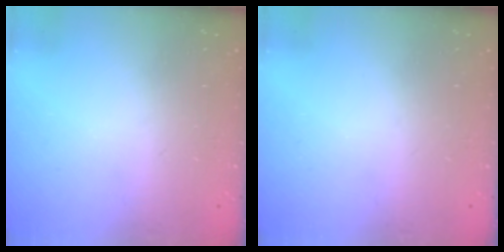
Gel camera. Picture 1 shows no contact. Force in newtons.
{"total": 0.0}